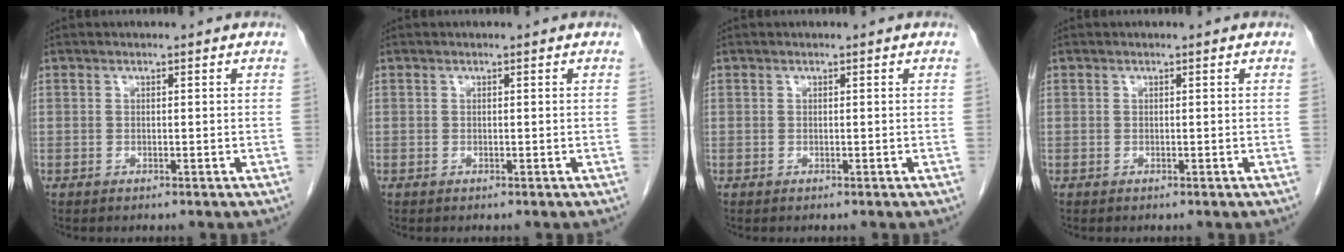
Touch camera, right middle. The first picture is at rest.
{"total": 0.0}
{"total": 0.0}
{"total": 0.0}